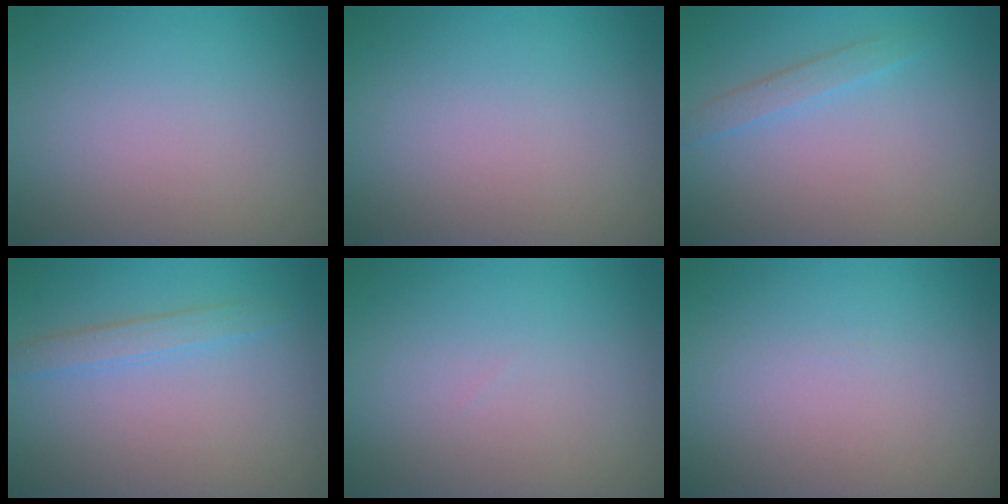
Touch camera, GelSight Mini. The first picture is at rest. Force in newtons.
{"total": 0.0}
{"total": 1.4, "press": 1.4, "slide": 0.0}
{"total": 1.7, "press": 1.7, "slide": 0.0}
{"total": 0.0}
{"total": 0.0}